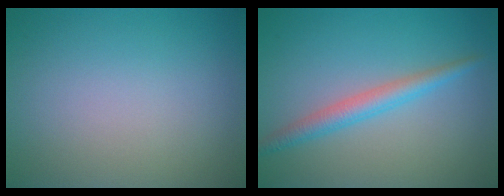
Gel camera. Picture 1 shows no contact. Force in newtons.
{"total": 2.6, "press": 2.6, "slide": 0.0}